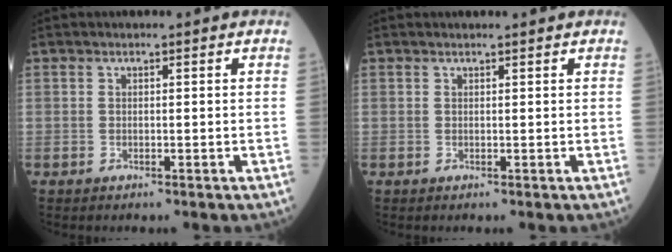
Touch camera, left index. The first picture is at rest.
{"total": 1.0, "force": [1.0, 0.0, 0.3], "torque": [-0.006, 0.007, 0.016]}